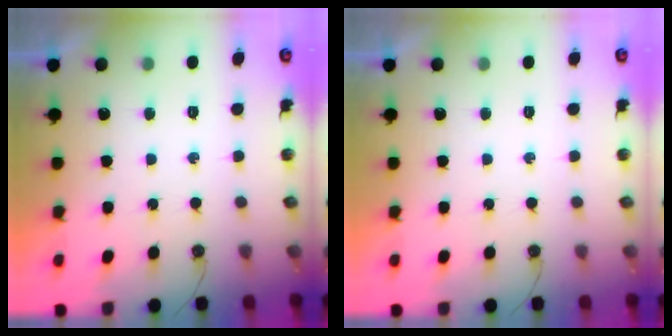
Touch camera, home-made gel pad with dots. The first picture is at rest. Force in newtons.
{"total": 0.0}